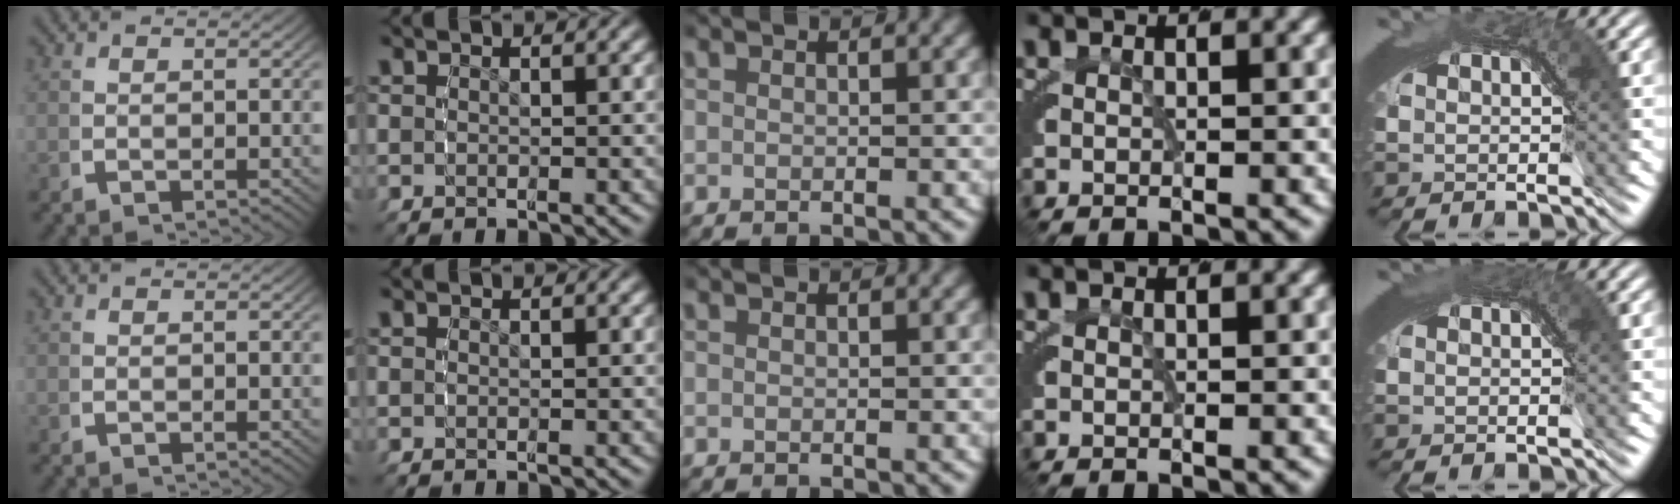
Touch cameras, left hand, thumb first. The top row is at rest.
{"little": {"total": 0.9, "force": [0.5, 0.2, 0.7], "torque": [-0.006, 0.001, 0.006]}}